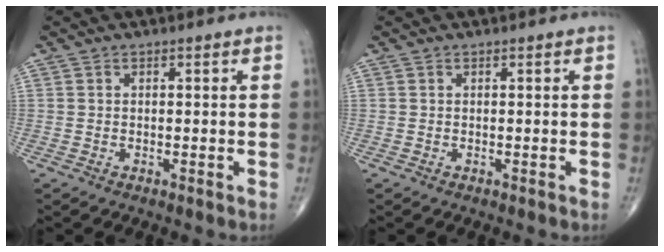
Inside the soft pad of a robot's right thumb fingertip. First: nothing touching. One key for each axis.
{"total": 0.0}